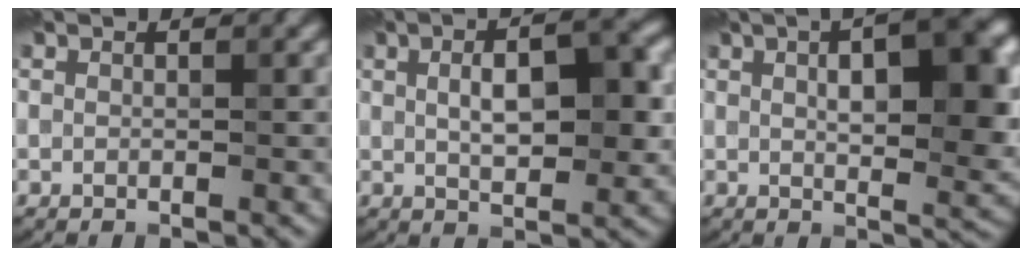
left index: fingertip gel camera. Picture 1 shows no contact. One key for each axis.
{"total": 6.3, "fx": 1.1, "fy": 2.5, "fz": 5.6, "tx": -0.087, "ty": 0.007, "tz": 0.017}
{"total": 9.7, "fx": 2.2, "fy": 3.4, "fz": 8.9, "tx": -0.104, "ty": 0.012, "tz": 0.030}